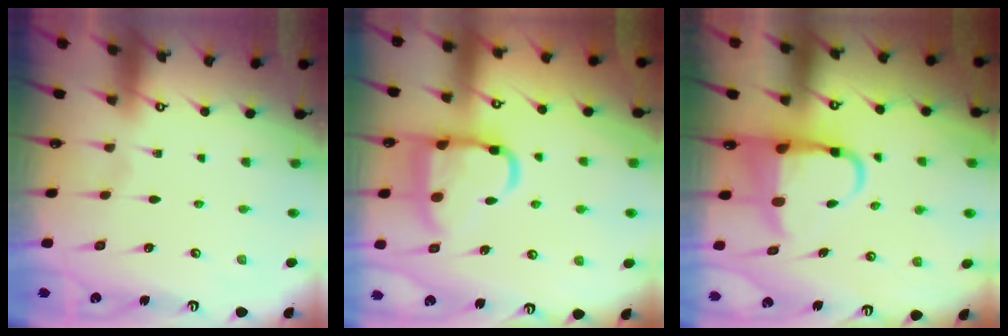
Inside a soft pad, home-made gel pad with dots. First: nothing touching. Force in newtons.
{"total": 16.9, "press": 16.8, "slide": 1.7}
{"total": 8.2, "press": 8.0, "slide": 1.8}